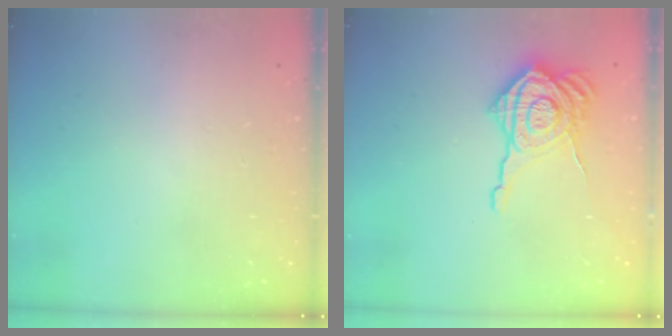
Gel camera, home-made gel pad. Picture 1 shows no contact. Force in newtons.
{"total": 16.7, "press": 16.6, "slide": 1.2}